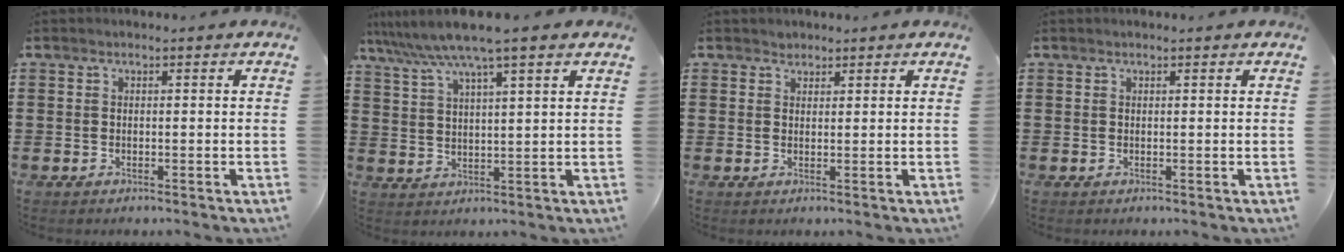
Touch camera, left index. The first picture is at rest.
{"total": 7.1, "force": [5.5, 0.0, 4.4], "torque": [-0.102, -0.021, 0.095]}
{"total": 1.3, "force": [1.1, 0.6, -0.1], "torque": [-0.002, 0.003, 0.023]}
{"total": 0.0}